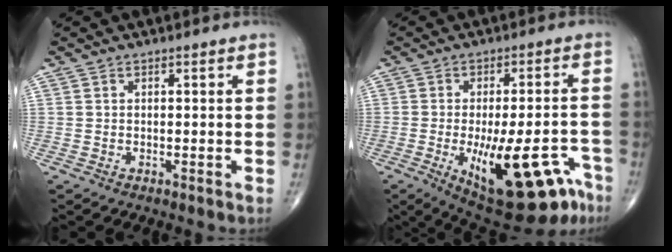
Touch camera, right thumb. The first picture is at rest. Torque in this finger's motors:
{"motor_torque": [1.72, 2.11, 0.19, -0.20, 0.43]}